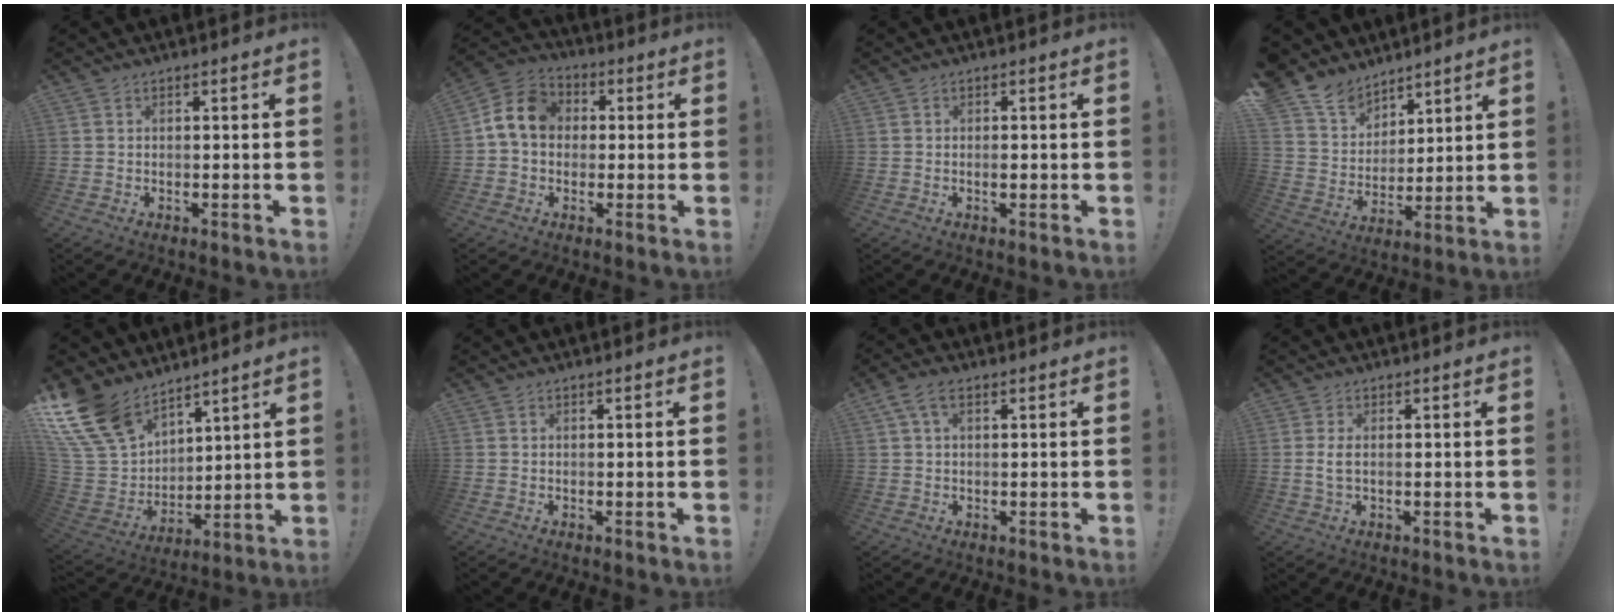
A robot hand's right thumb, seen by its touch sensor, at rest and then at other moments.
{"total": 10.9, "force": [1.5, 8.8, 6.3], "torque": [-0.108, 0.022, 0.034]}
{"total": 1.0, "force": [-0.4, 0.5, 0.7], "torque": [-0.004, -0.003, -0.009]}
{"total": 12.6, "force": [9.7, 7.6, 2.6], "torque": [-0.065, -0.072, 0.190]}
{"total": 18.7, "force": [12.6, 11.0, 8.3], "torque": [-0.174, -0.084, 0.250]}
{"total": 0.0}
{"total": 4.9, "force": [1.9, 2.5, 3.8], "torque": [-0.070, 0.005, 0.036]}
{"total": 2.9, "force": [0.3, 1.0, 2.6], "torque": [-0.049, -0.002, 0.004]}